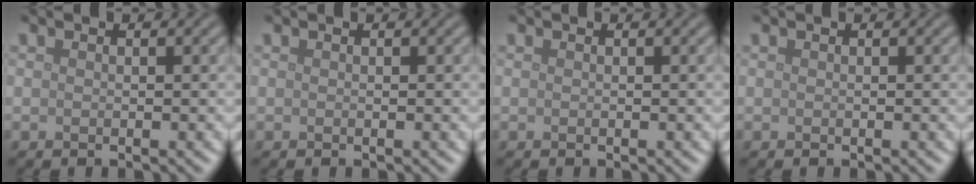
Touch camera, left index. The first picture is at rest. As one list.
[{"total": 0.0}, {"total": 0.0}, {"total": 0.0}]